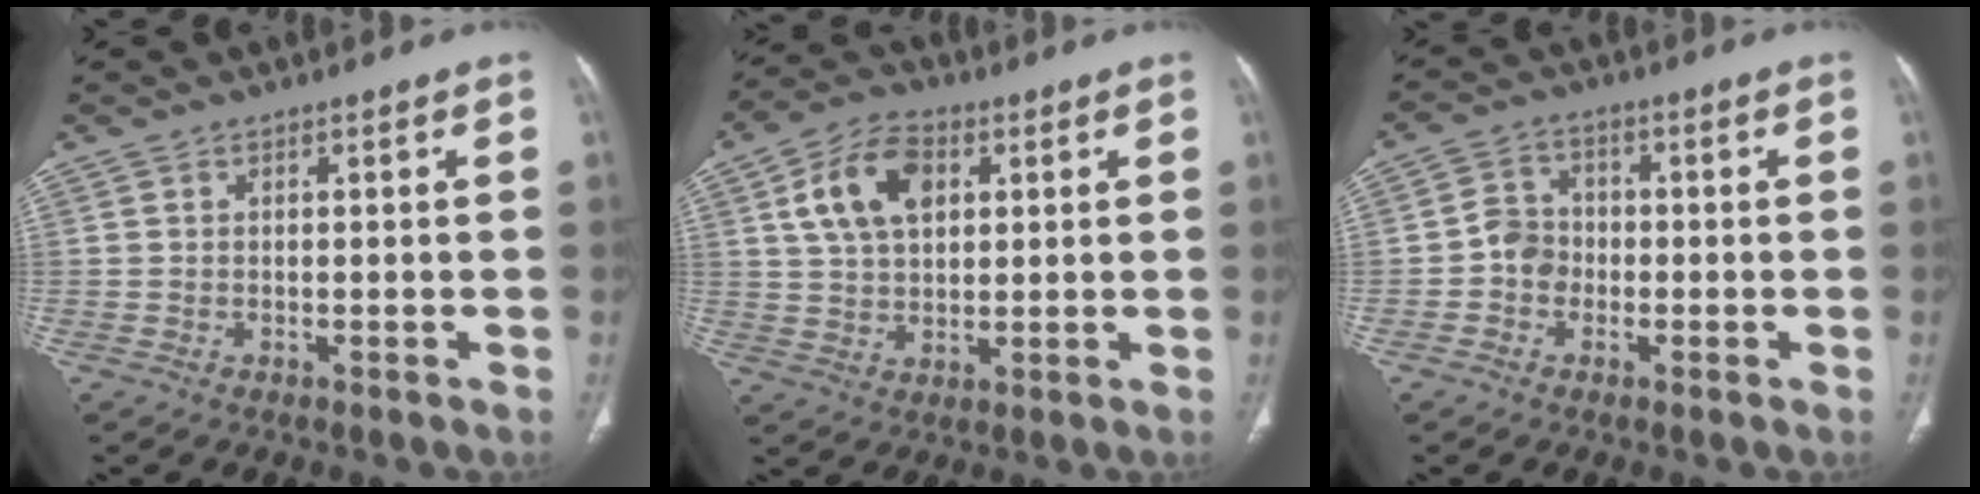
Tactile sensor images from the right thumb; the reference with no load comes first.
{"total": 11.5, "force": [3.7, 7.4, 8.1], "torque": [-0.133, 0.003, 0.065]}
{"total": 4.8, "force": [-1.2, 4.3, 1.9], "torque": [-0.013, 0.017, -0.031]}